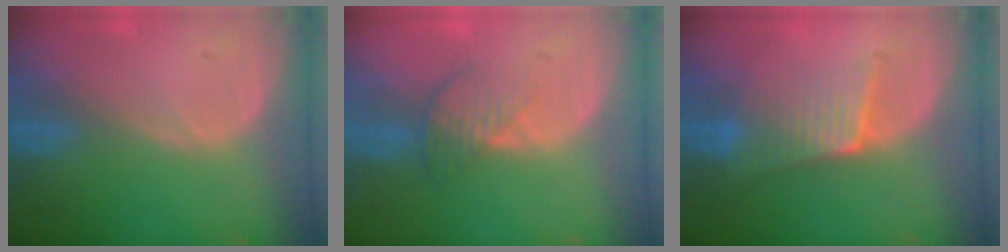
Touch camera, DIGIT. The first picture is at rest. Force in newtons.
{"total": 4.0, "press": 3.4, "slide": 2.1}
{"total": 6.4, "press": 5.7, "slide": 3.0}